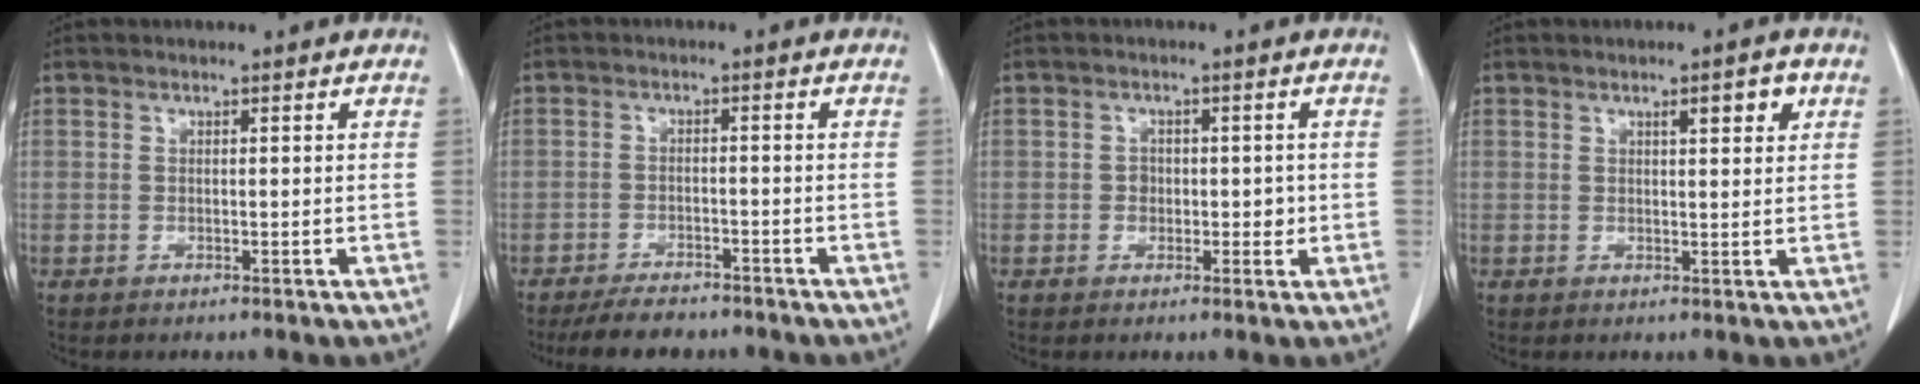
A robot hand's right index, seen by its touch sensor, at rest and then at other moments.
{"total": 6.2, "force": [-5.3, 1.6, 2.7], "torque": [-0.042, -0.011, -0.087]}
{"total": 2.8, "force": [-0.2, 2.2, 1.8], "torque": [-0.019, 0.005, -0.002]}
{"total": 3.2, "force": [1.5, 0.6, 2.7], "torque": [-0.041, 0.000, 0.021]}